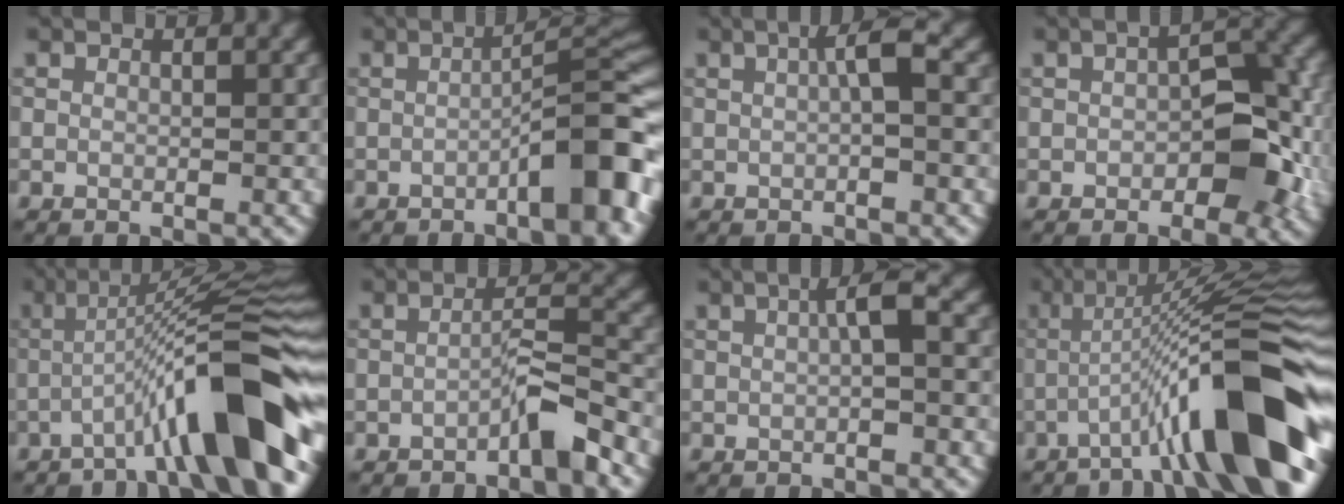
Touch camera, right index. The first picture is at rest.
{"total": 8.2, "force": [-2.9, 1.7, 7.4], "torque": [-0.091, 0.020, -0.049]}
{"total": 2.4, "force": [0.4, 0.3, 2.3], "torque": [-0.038, 0.011, 0.004]}
{"total": 7.1, "force": [-1.1, 3.7, 5.9], "torque": [-0.066, 0.009, -0.021]}
{"total": 10.9, "force": [-4.3, 1.5, 9.9], "torque": [-0.133, 0.028, -0.078]}
{"total": 2.9, "force": [-1.9, 0.2, 2.2], "torque": [-0.035, 0.018, -0.035]}
{"total": 2.3, "force": [0.4, 0.3, 2.3], "torque": [-0.037, 0.011, 0.005]}
{"total": 13.1, "force": [-4.7, 2.1, 12.0], "torque": [-0.173, 0.021, -0.076]}